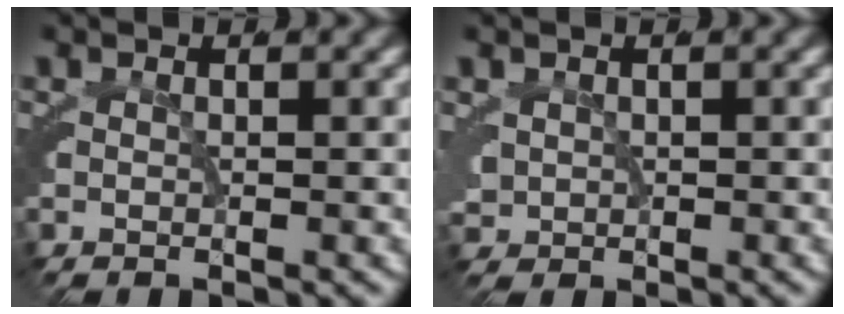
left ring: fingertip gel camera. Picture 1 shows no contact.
{"total": 1.9, "force": [0.2, 1.8, 0.5], "torque": [-0.031, -0.015, 0.014]}